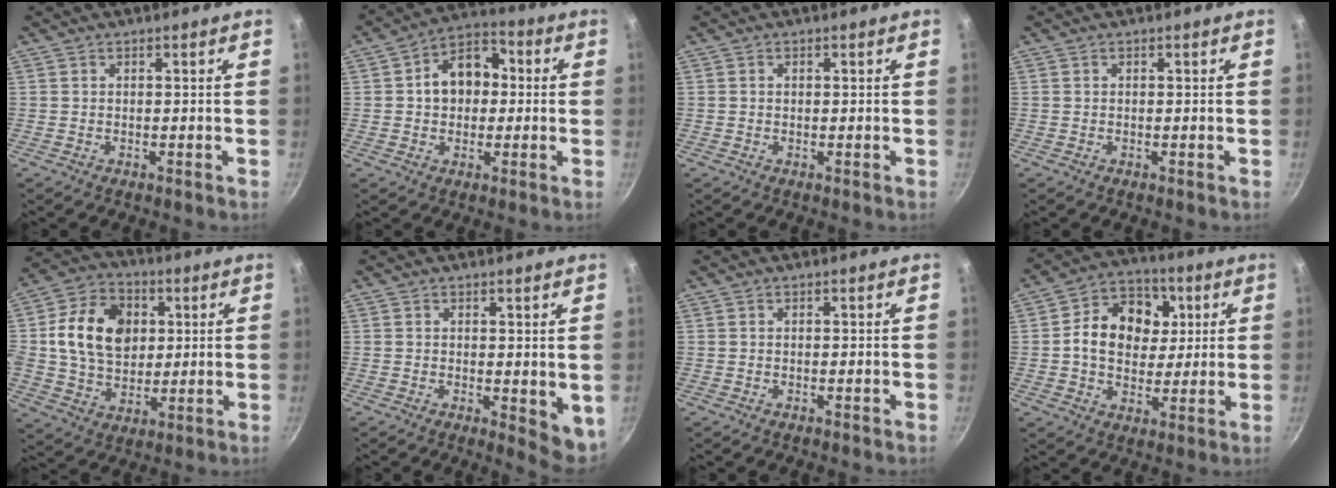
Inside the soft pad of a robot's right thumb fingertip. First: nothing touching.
{"total": 11.0, "force": [0.8, 8.3, 7.1], "torque": [-0.065, 0.027, -0.003]}
{"total": 0.6, "force": [0.1, 0.5, 0.3], "torque": [-0.004, 0.004, 0.002]}
{"total": 0.0}
{"total": 16.6, "force": [2.8, 12.6, 10.4], "torque": [-0.156, 0.008, 0.042]}
{"total": 5.5, "force": [0.3, 2.6, 4.8], "torque": [-0.054, -0.007, 0.008]}
{"total": 0.0}
{"total": 14.2, "force": [2.6, 11.2, 8.3], "torque": [-0.102, 0.008, 0.029]}